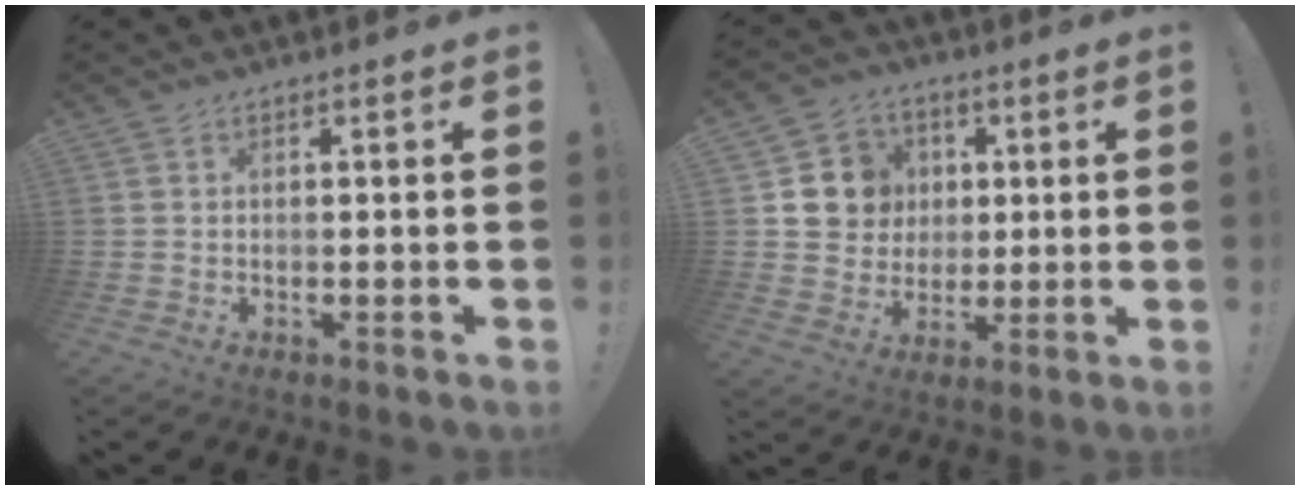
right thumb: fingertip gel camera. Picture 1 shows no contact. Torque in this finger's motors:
{"motor_torque": [0.68, 0.63, 0.40, -0.40, 0.16]}